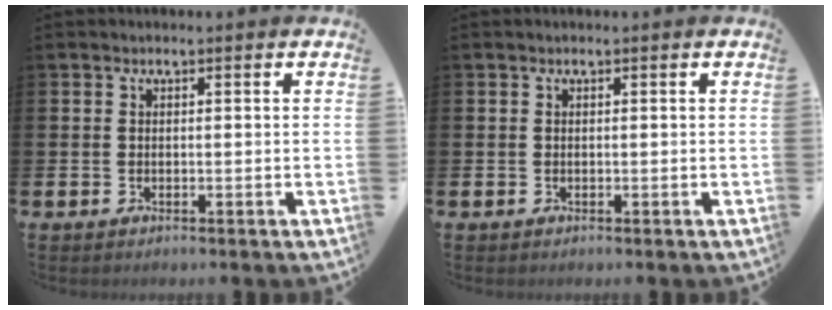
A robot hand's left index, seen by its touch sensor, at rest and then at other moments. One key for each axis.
{"total": 0.0}